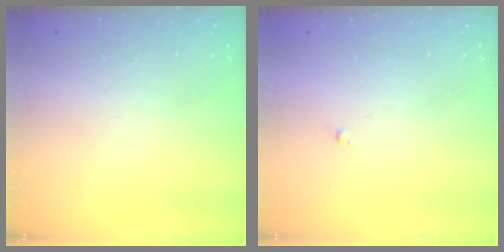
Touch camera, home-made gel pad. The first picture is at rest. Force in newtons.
{"total": 0.0}